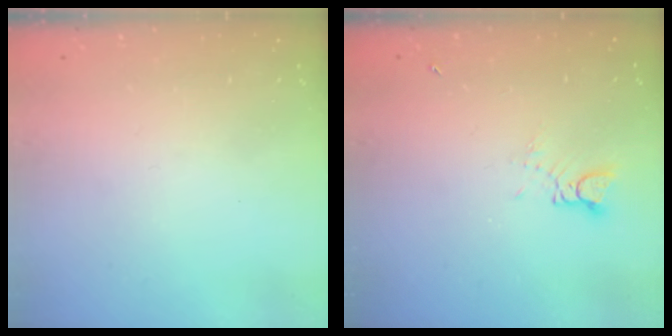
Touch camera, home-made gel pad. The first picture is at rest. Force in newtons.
{"total": 2.7, "press": 2.7, "slide": 0.2}